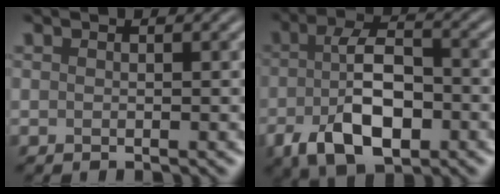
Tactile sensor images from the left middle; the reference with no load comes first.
{"total": 7.9, "force": [-2.7, 3.7, 6.4], "torque": [-0.127, 0.000, -0.053]}